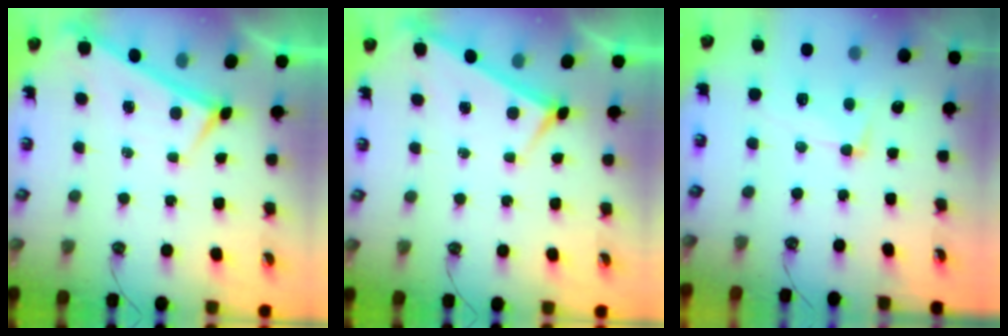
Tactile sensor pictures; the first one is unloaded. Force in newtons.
{"total": 4.5, "press": 4.5, "slide": 0.3}
{"total": 6.3, "press": 5.9, "slide": 2.0}